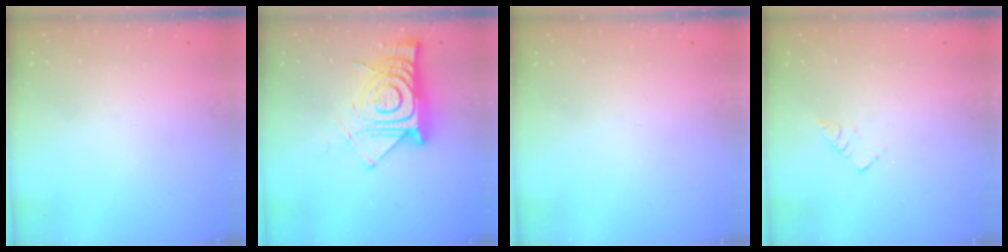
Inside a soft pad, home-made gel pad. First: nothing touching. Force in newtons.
{"total": 16.8, "press": 16.7, "slide": 1.5}
{"total": 1.8, "press": 1.8, "slide": 0.4}
{"total": 3.2, "press": 3.2, "slide": 0.0}